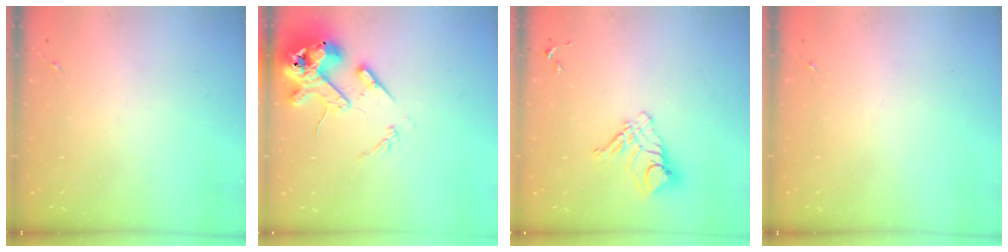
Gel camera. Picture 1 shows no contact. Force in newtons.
{"total": 16.3, "press": 16.0, "slide": 2.6}
{"total": 10.7, "press": 10.6, "slide": 1.1}
{"total": 0.0}